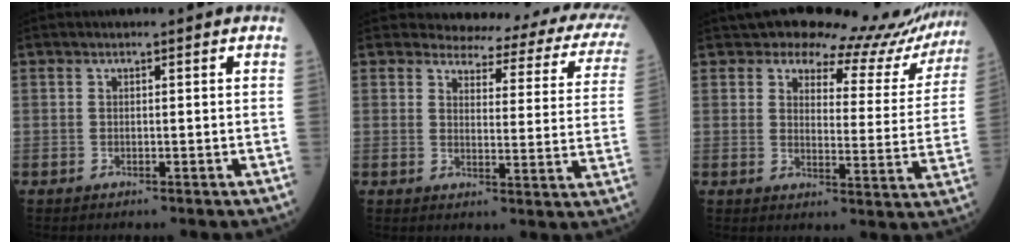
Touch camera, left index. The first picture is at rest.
{"total": 16.4, "force": [14.9, 3.8, 5.7], "torque": [-0.044, -0.053, 0.141]}
{"total": 14.1, "force": [13.8, 2.8, 1.2], "torque": [0.011, -0.055, 0.139]}